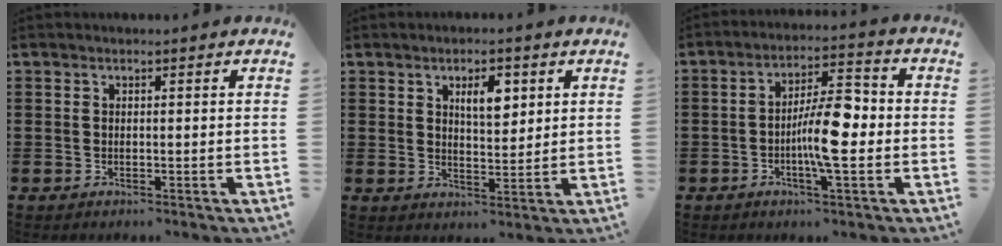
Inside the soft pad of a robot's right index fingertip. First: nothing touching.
{"total": 4.8, "force": [2.2, 2.1, 3.8], "torque": [-0.058, 0.000, 0.031]}
{"total": 8.6, "force": [-1.3, 2.3, 8.2], "torque": [-0.155, 0.005, -0.027]}